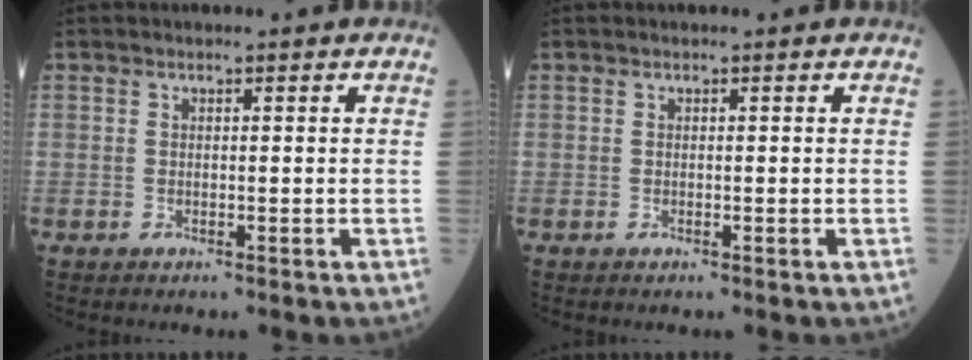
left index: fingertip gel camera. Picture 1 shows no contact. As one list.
[{"total": 0.0}]